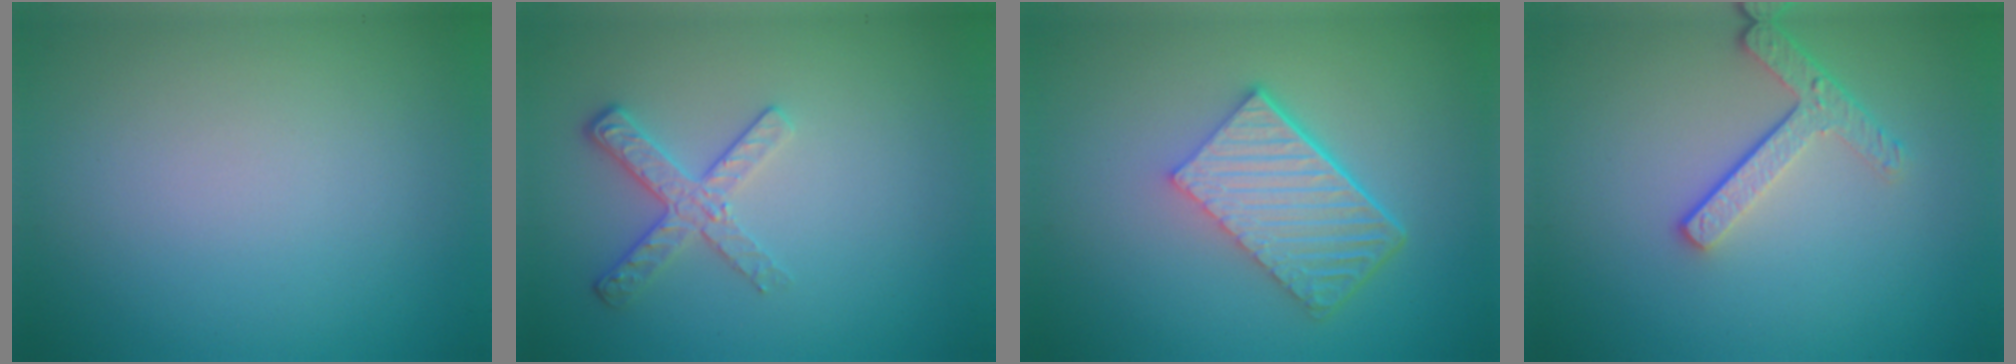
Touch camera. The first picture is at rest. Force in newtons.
{"total": 2.6, "press": 2.2, "slide": 1.4}
{"total": 6.0, "press": 4.1, "slide": 4.4}
{"total": 3.2, "press": 2.5, "slide": 2.0}